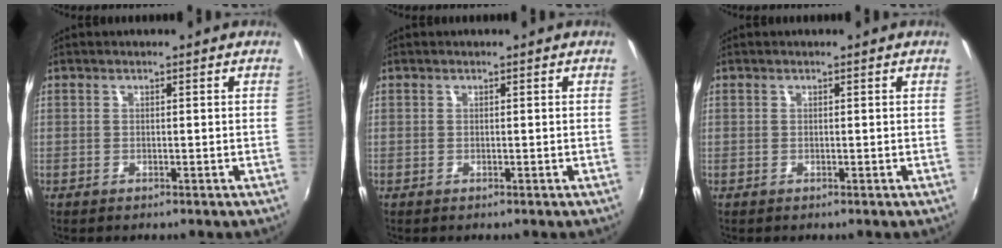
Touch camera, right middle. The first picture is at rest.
{"total": 0.0}
{"total": 0.0}